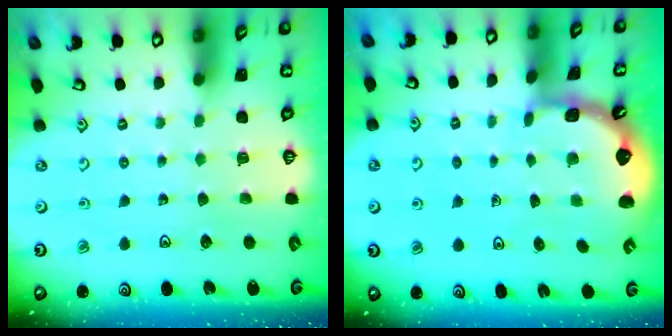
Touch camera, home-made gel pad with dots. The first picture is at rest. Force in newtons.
{"total": 1.2, "press": 1.1, "slide": 0.1}